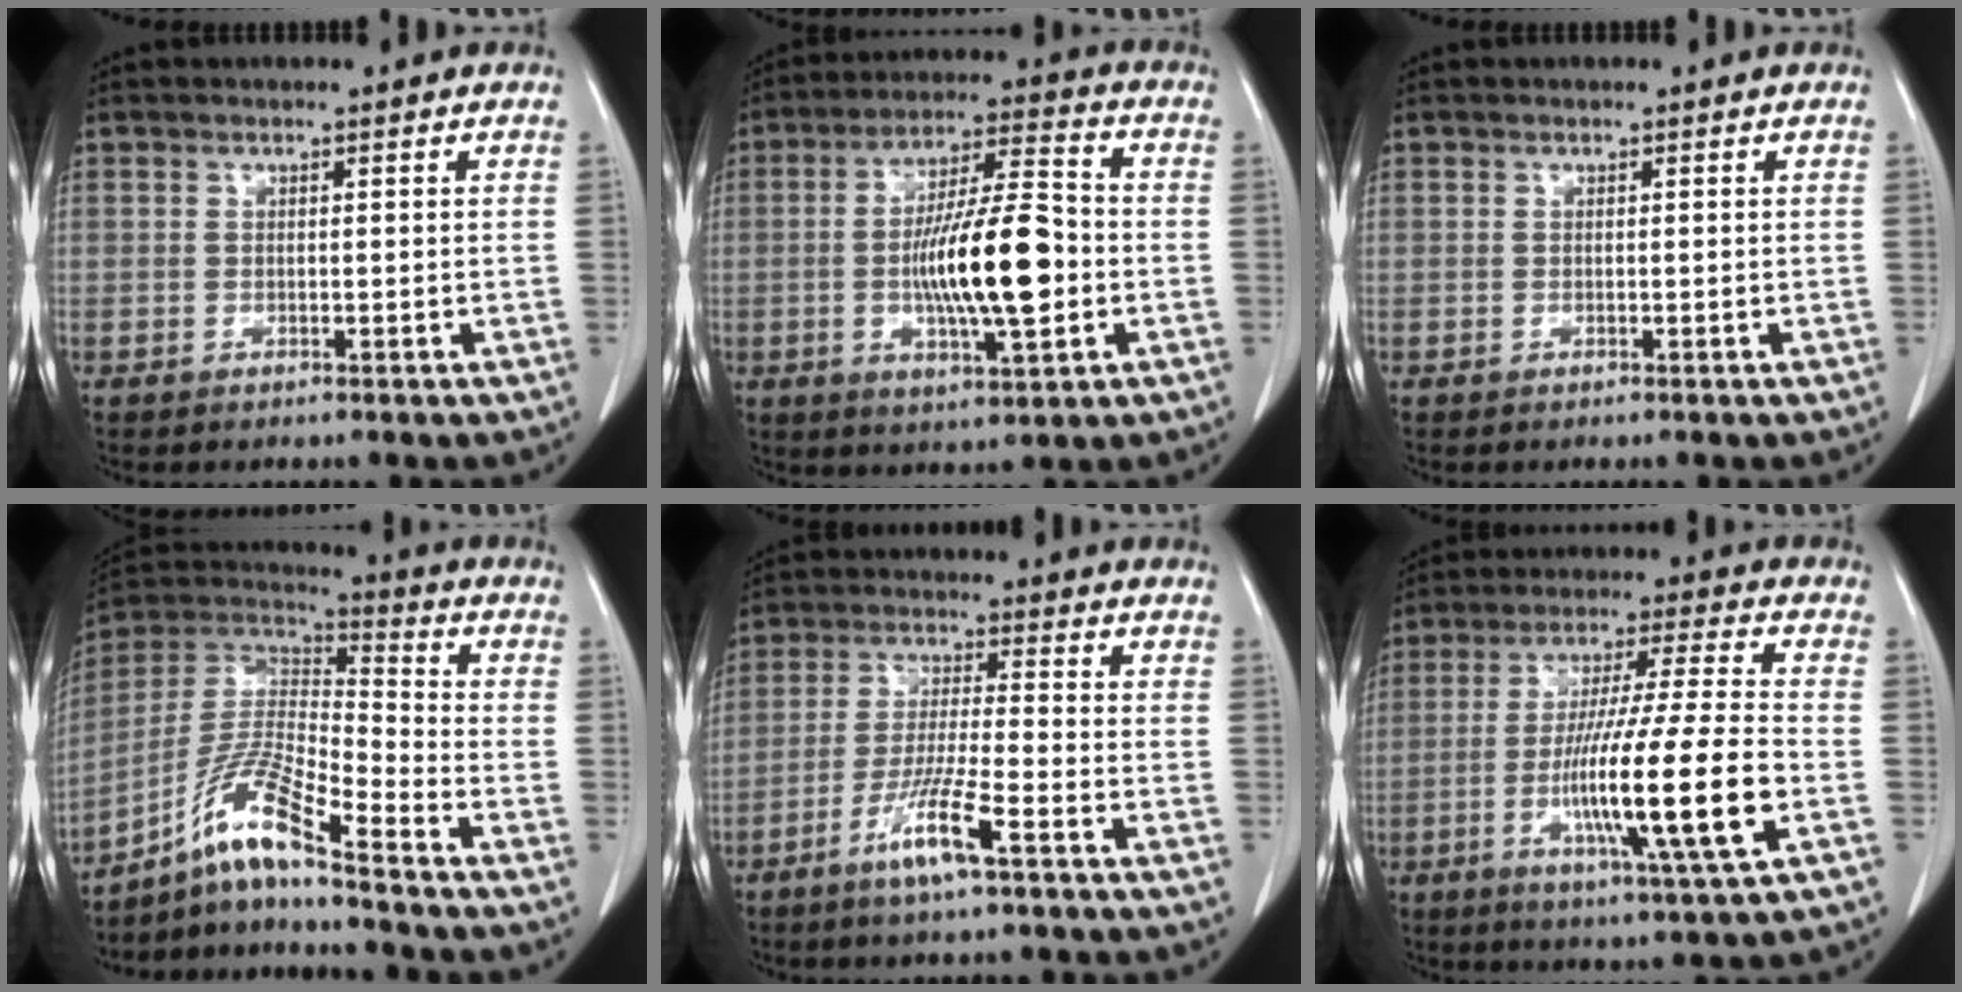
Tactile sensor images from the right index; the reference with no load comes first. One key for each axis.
{"total": 14.4, "fx": -2.1, "fy": 2.6, "fz": 14.0, "tx": -0.250, "ty": 0.002, "tz": -0.034}
{"total": 0.0}
{"total": 12.3, "fx": -8.8, "fy": -0.1, "fz": 8.7, "tx": -0.179, "ty": 0.008, "tz": -0.166}
{"total": 8.1, "fx": -4.7, "fy": -0.1, "fz": 6.6, "tx": -0.130, "ty": -0.011, "tz": -0.092}
{"total": 16.7, "fx": -4.4, "fy": -0.6, "fz": 16.1, "tx": -0.295, "ty": -0.016, "tz": -0.081}